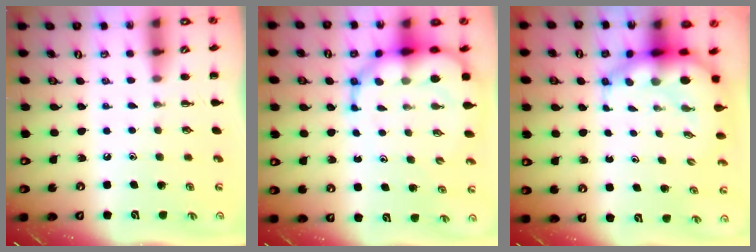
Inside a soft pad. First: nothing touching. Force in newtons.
{"total": 12.0, "press": 11.5, "slide": 3.2}
{"total": 8.8, "press": 8.4, "slide": 2.6}